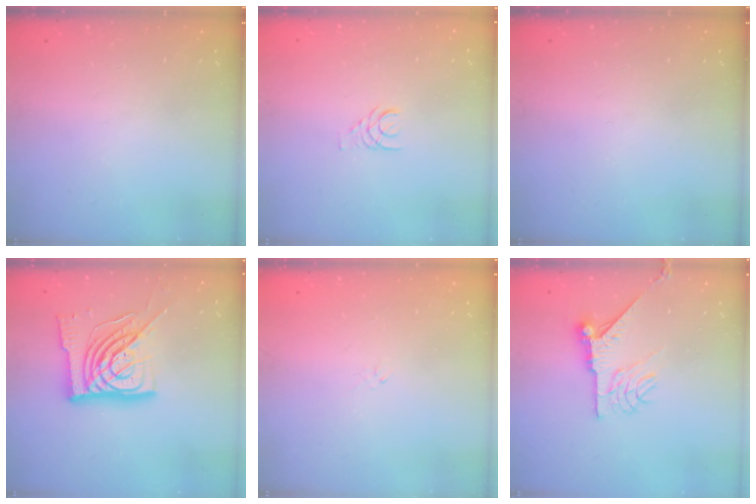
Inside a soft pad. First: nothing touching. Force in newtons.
{"total": 1.4, "press": 1.4, "slide": 0.2}
{"total": 0.0}
{"total": 18.2, "press": 18.1, "slide": 1.9}
{"total": 1.2, "press": 1.2, "slide": 0.4}
{"total": 10.1, "press": 10.1, "slide": 0.3}